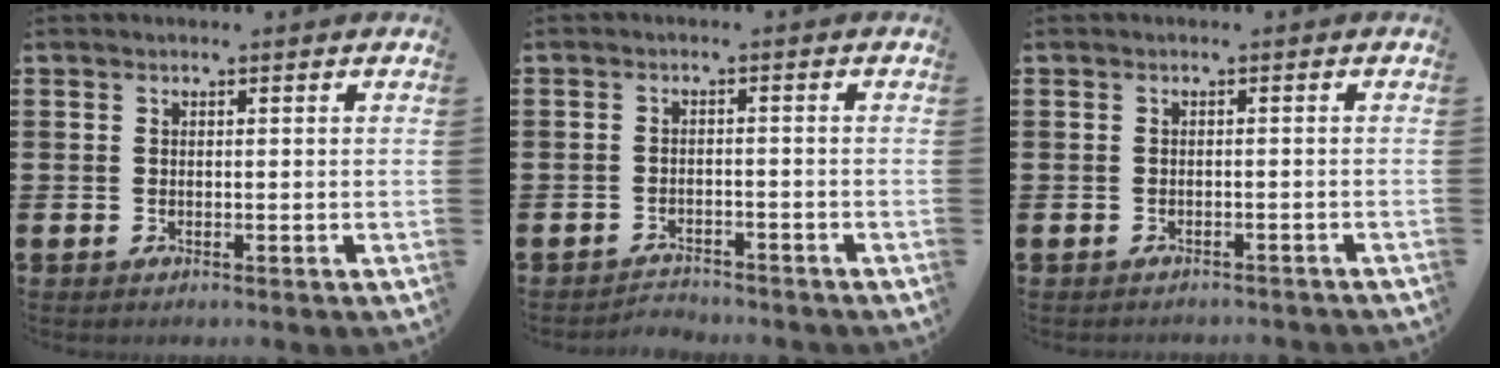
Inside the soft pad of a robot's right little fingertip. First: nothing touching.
{"total": 1.9, "force": [-1.9, 0.1, -0.2], "torque": [-0.003, 0.003, -0.043]}
{"total": 0.7, "force": [-0.7, 0.0, 0.0], "torque": [-0.002, 0.000, -0.016]}